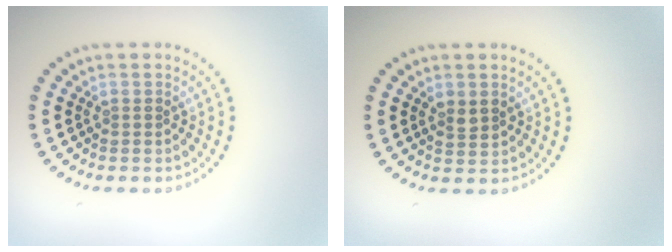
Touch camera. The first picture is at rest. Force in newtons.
{"total": 1.6, "press": 1.5, "slide": 0.4}